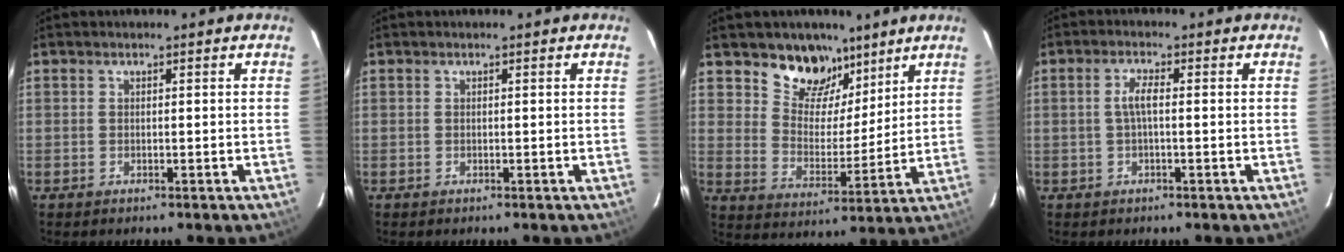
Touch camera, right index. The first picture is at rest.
{"total": 0.0}
{"total": 11.4, "force": [8.0, 7.1, 3.7], "torque": [-0.064, -0.012, 0.141]}
{"total": 3.3, "force": [0.0, 1.0, 3.2], "torque": [-0.063, 0.007, 0.001]}